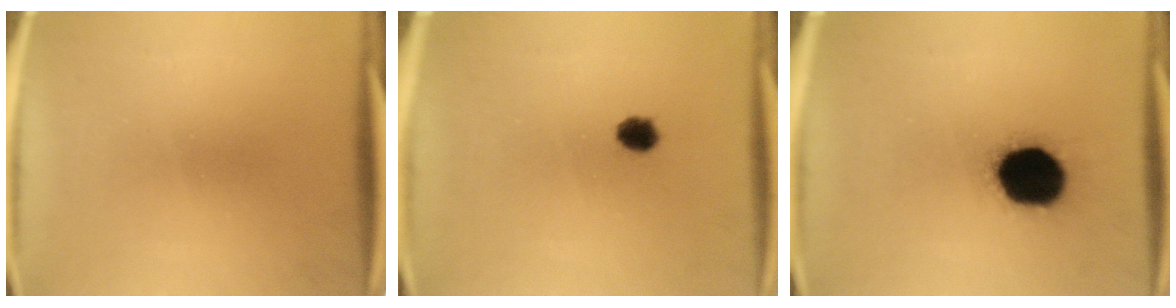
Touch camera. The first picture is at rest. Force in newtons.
{"total": 2.9}
{"total": 19.4}